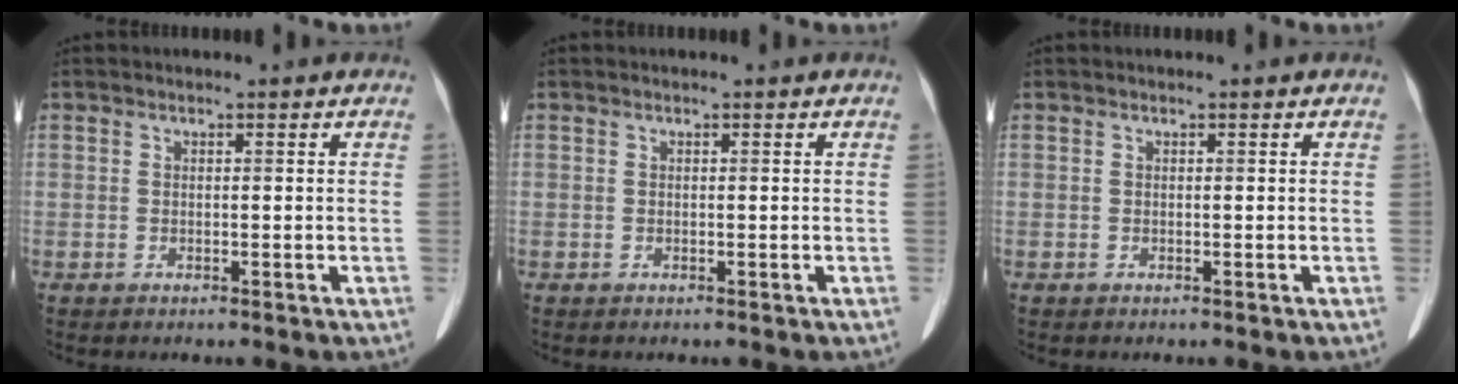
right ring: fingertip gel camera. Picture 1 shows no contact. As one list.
[{"total": 0.0}, {"total": 0.0}]